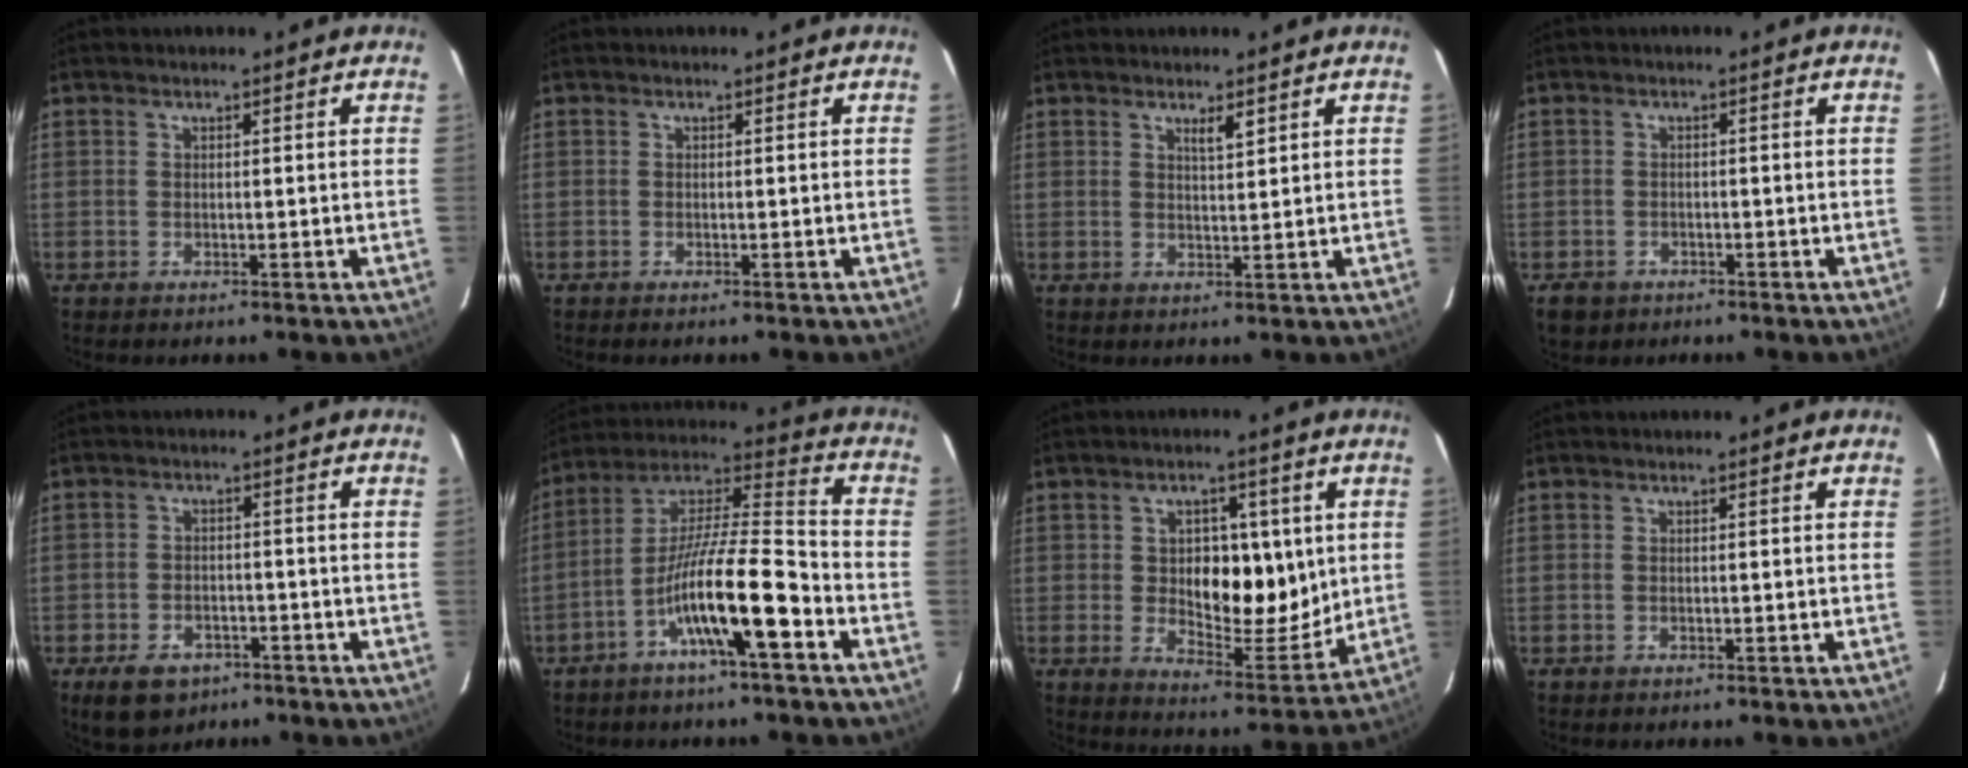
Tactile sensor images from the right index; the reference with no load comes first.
{"total": 0.5, "force": [-0.4, -0.1, 0.3], "torque": [-0.004, 0.000, -0.008]}
{"total": 2.0, "force": [1.3, 0.2, 1.4], "torque": [-0.028, -0.002, 0.024]}
{"total": 3.5, "force": [-2.0, 2.8, 0.5], "torque": [-0.014, 0.002, -0.031]}
{"total": 6.6, "force": [-4.1, 4.2, 3.1], "torque": [-0.061, -0.001, -0.057]}
{"total": 14.3, "force": [-6.4, 1.0, 12.8], "torque": [-0.236, 0.008, -0.116]}
{"total": 11.7, "force": [1.6, 5.9, 10.0], "torque": [-0.139, 0.003, 0.037]}
{"total": 0.0}